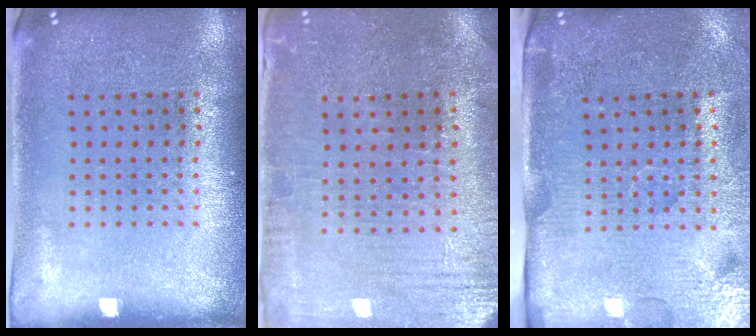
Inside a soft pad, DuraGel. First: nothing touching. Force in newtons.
{"total": 0.6, "press": 0.5, "slide": 0.3}
{"total": 4.3, "press": 3.7, "slide": 2.2}